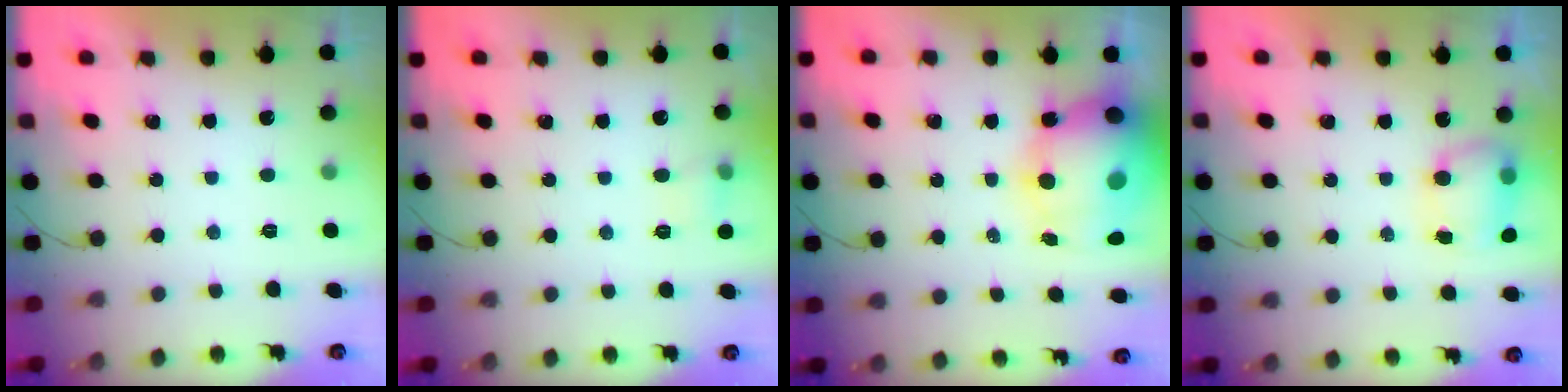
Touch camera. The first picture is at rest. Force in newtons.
{"total": 5.3, "press": 5.1, "slide": 1.4}
{"total": 17.1, "press": 16.6, "slide": 4.3}
{"total": 7.2, "press": 7.1, "slide": 0.9}